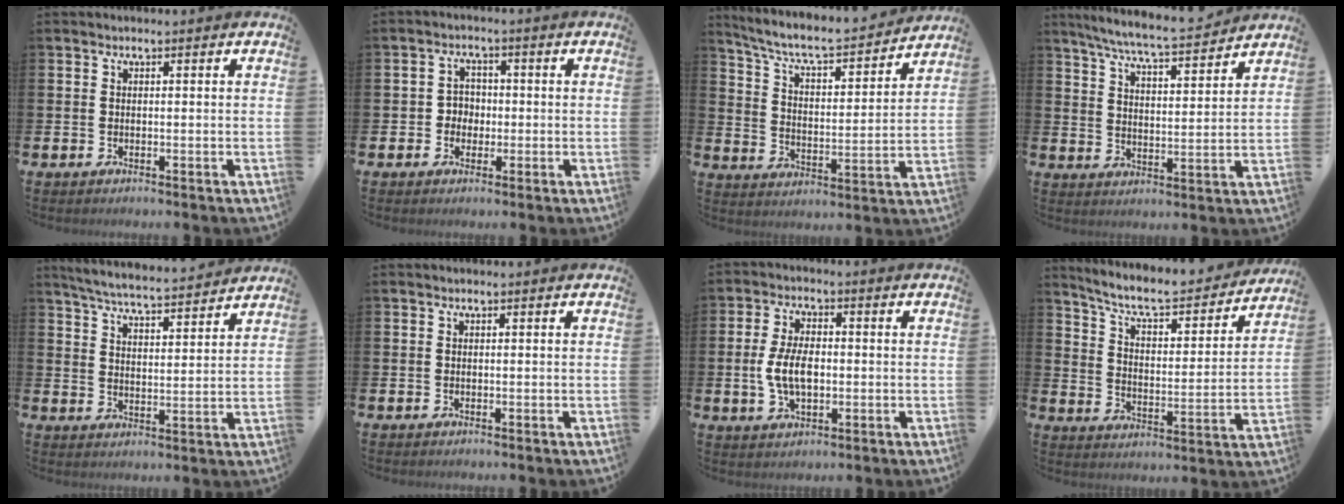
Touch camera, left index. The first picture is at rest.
{"total": 2.8, "force": [-0.5, 2.6, 0.8], "torque": [-0.018, 0.007, -0.018]}
{"total": 7.0, "force": [6.3, 1.4, 2.7], "torque": [-0.087, -0.044, 0.105]}
{"total": 7.3, "force": [6.9, 0.2, 2.4], "torque": [-0.073, -0.043, 0.120]}
{"total": 5.7, "force": [5.6, 0.2, 1.2], "torque": [-0.047, -0.039, 0.097]}
{"total": 0.0}
{"total": 6.1, "force": [-0.3, 3.3, 5.0], "torque": [-0.095, 0.000, -0.013]}
{"total": 7.7, "force": [7.0, 1.6, 2.9], "torque": [-0.084, -0.050, 0.116]}